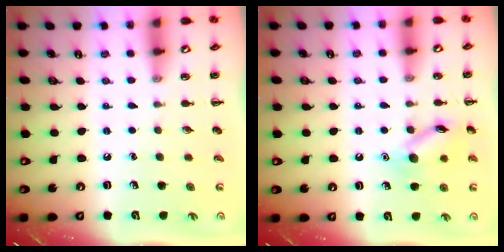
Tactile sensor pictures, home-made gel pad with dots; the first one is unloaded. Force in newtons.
{"total": 11.8, "press": 11.8, "slide": 0.5}